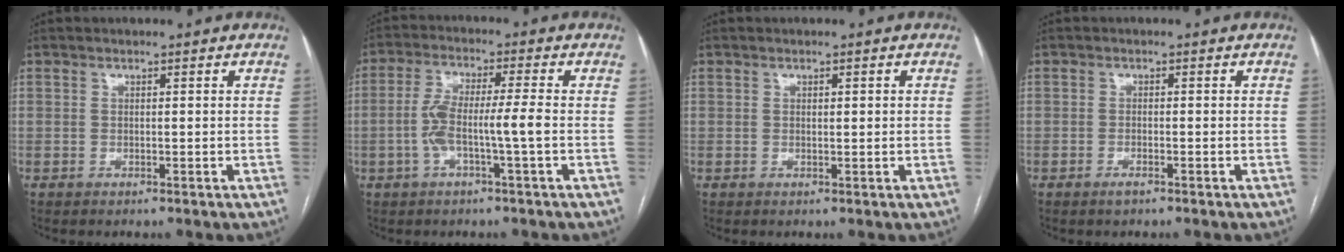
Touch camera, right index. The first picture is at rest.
{"total": 6.9, "force": [-1.5, 0.0, 6.7], "torque": [-0.137, 0.015, -0.029]}
{"total": 1.1, "force": [0.2, 0.3, 1.0], "torque": [-0.018, 0.001, 0.004]}
{"total": 1.1, "force": [-0.8, 0.2, 0.7], "torque": [-0.017, -0.001, -0.013]}